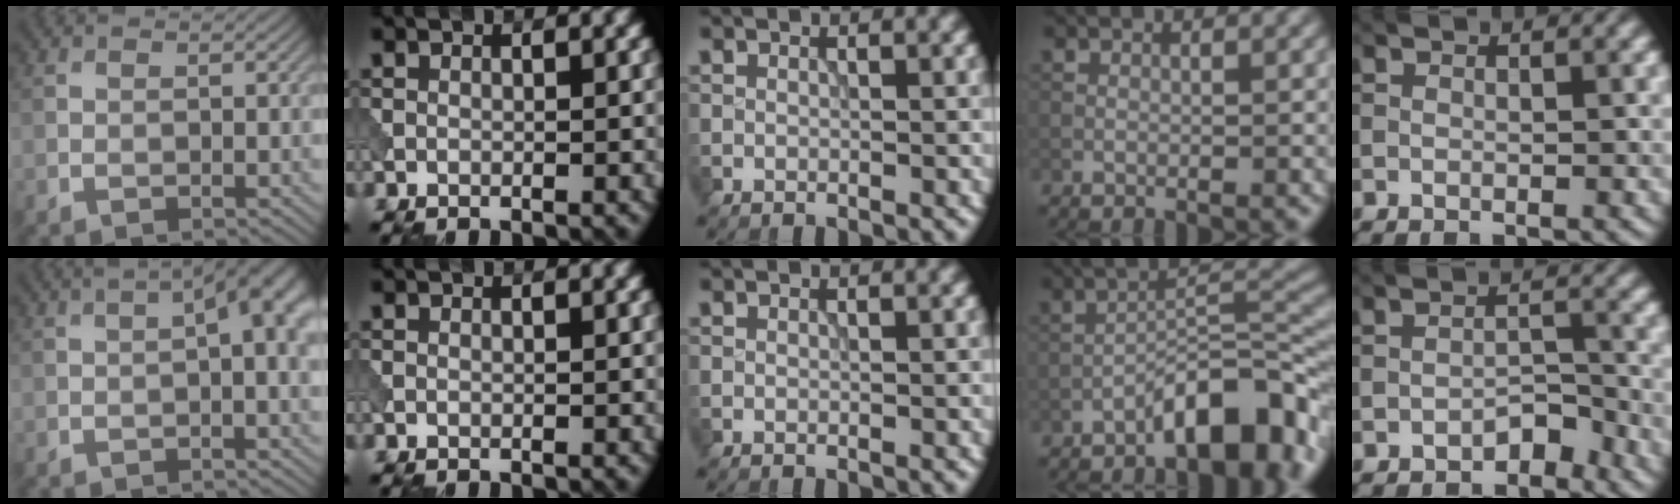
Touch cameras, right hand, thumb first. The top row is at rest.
{"thumb": {"total": 7.1, "force": [1.6, 2.6, 6.4], "torque": [-0.092, 0.012, 0.024]}, "ring": {"total": 8.0, "force": [-4.8, 2.4, 5.9], "torque": [-0.081, 0.023, -0.080]}, "little": {"total": 2.1, "force": [-1.7, 1.0, 0.9], "torque": [-0.009, 0.011, -0.028]}}